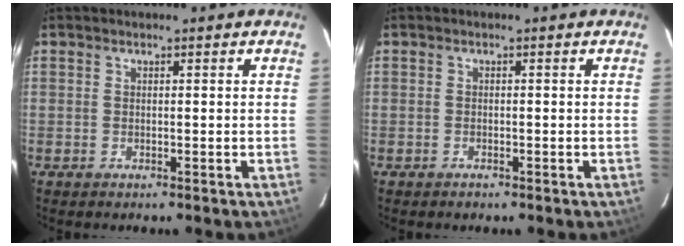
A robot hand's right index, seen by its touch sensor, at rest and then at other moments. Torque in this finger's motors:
{"motor_torque": [0.24, 0.08, 0.12, 0.03]}